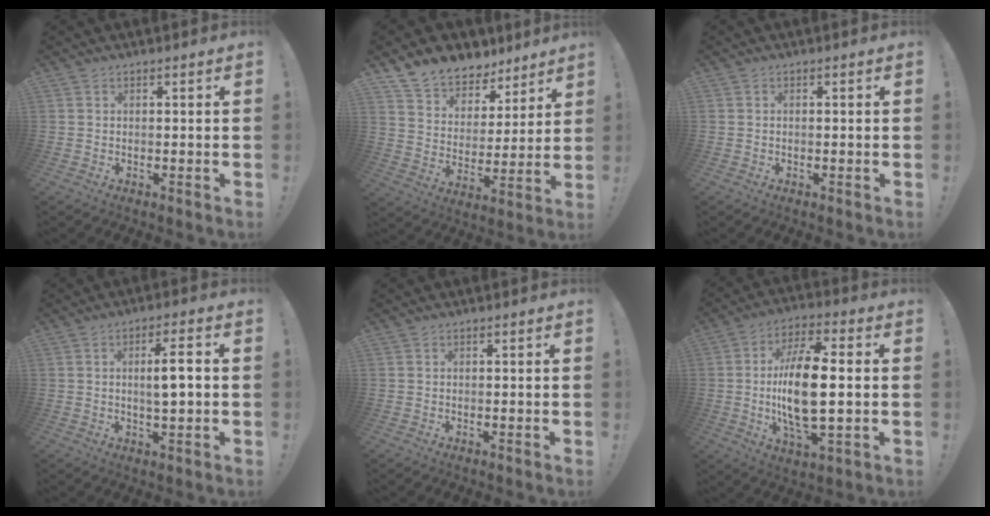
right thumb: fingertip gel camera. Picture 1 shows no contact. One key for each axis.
{"total": 10.8, "fx": 9.0, "fy": 5.6, "fz": 2.0, "tx": -0.052, "ty": -0.074, "tz": 0.172}
{"total": 0.0}
{"total": 6.5, "fx": 0.6, "fy": 1.1, "fz": 6.3, "tx": -0.100, "ty": 0.002, "tz": 0.005}
{"total": 0.0}
{"total": 17.3, "fx": -0.1, "fy": 6.5, "fz": 16.1, "tx": -0.312, "ty": -0.005, "tz": -0.010}